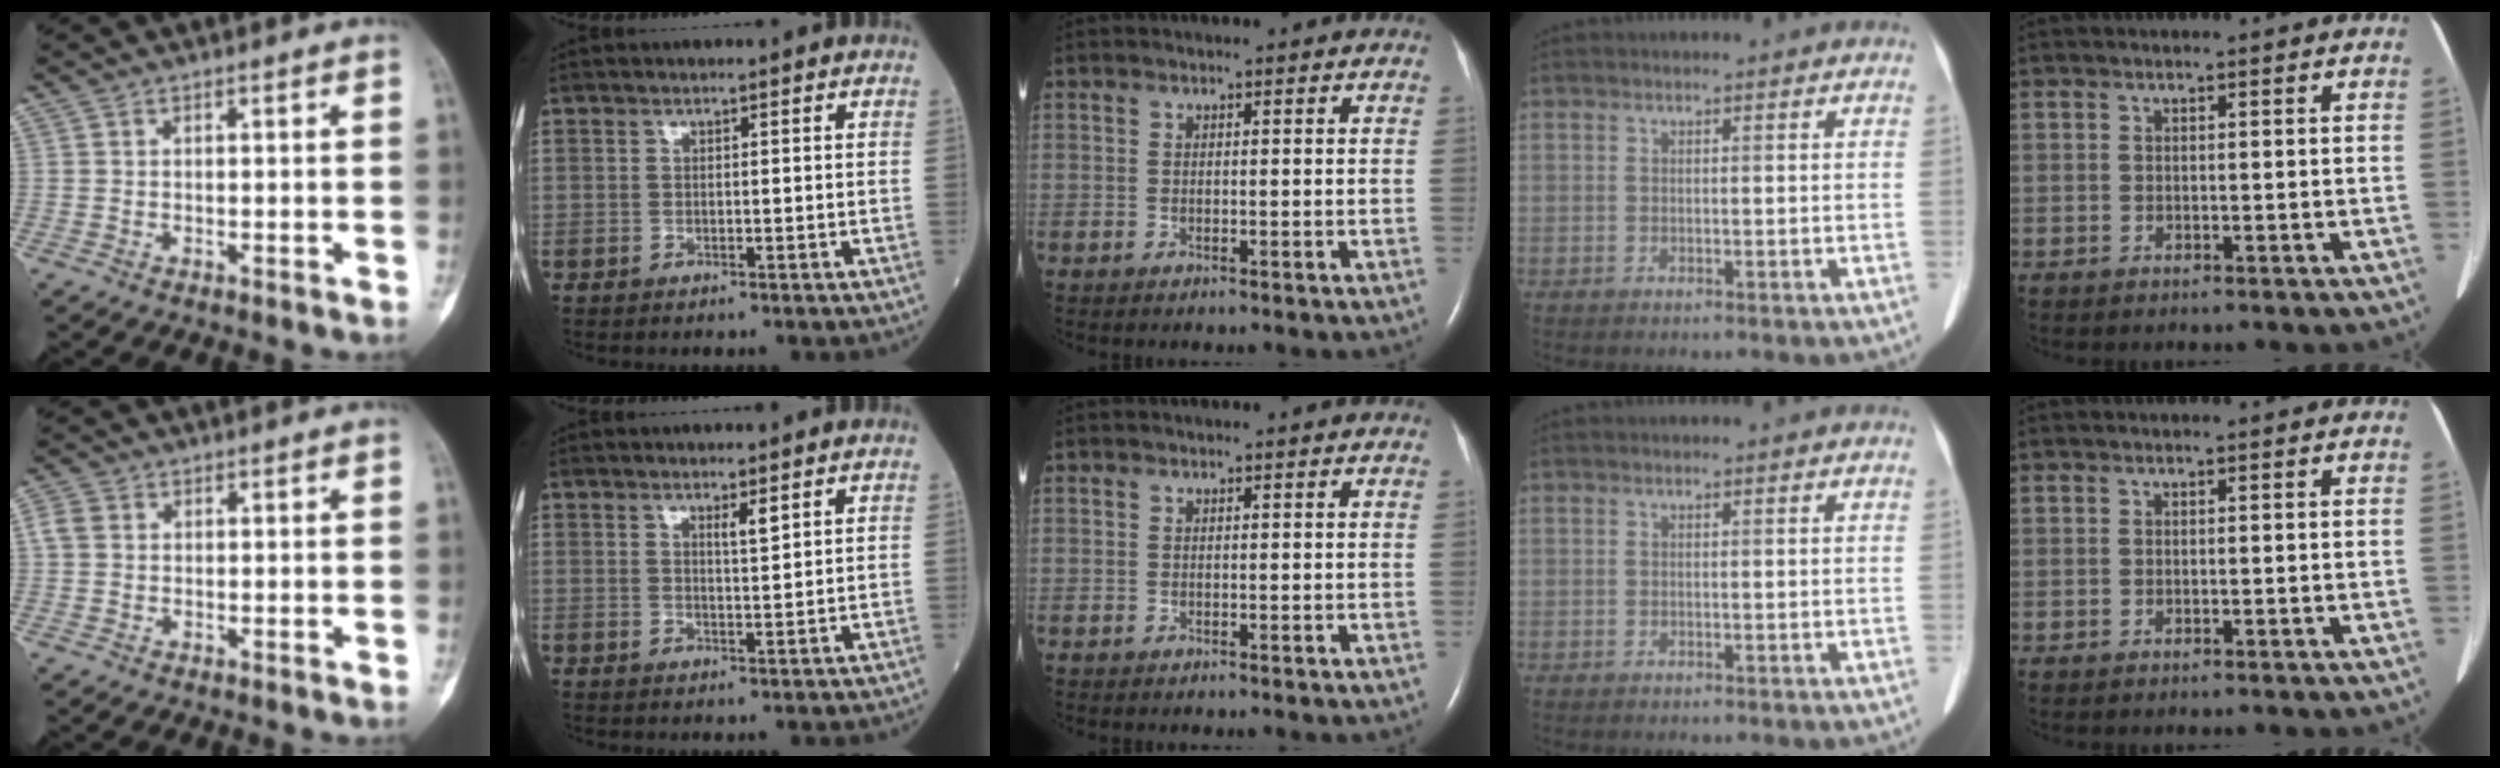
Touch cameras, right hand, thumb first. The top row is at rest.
{"thumb": {"total": 2.4, "force": [0.3, 2.0, 1.2], "torque": [-0.027, 0.007, 0.004]}, "index": {"total": 1.0, "force": [0.7, -0.1, 0.7], "torque": [-0.014, -0.006, 0.013]}}